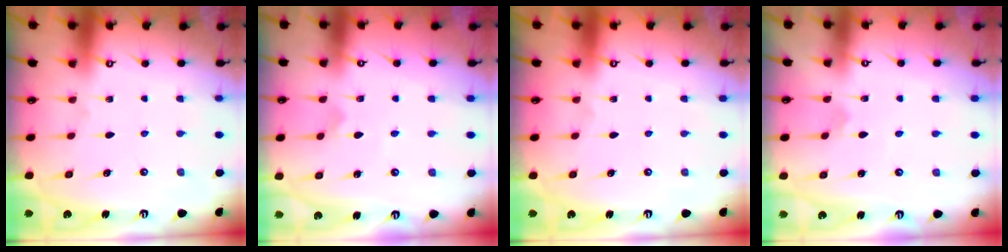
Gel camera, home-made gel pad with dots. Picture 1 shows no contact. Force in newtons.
{"total": 3.2, "press": 3.2, "slide": 0.1}
{"total": 0.0}
{"total": 1.7, "press": 1.7, "slide": 0.1}